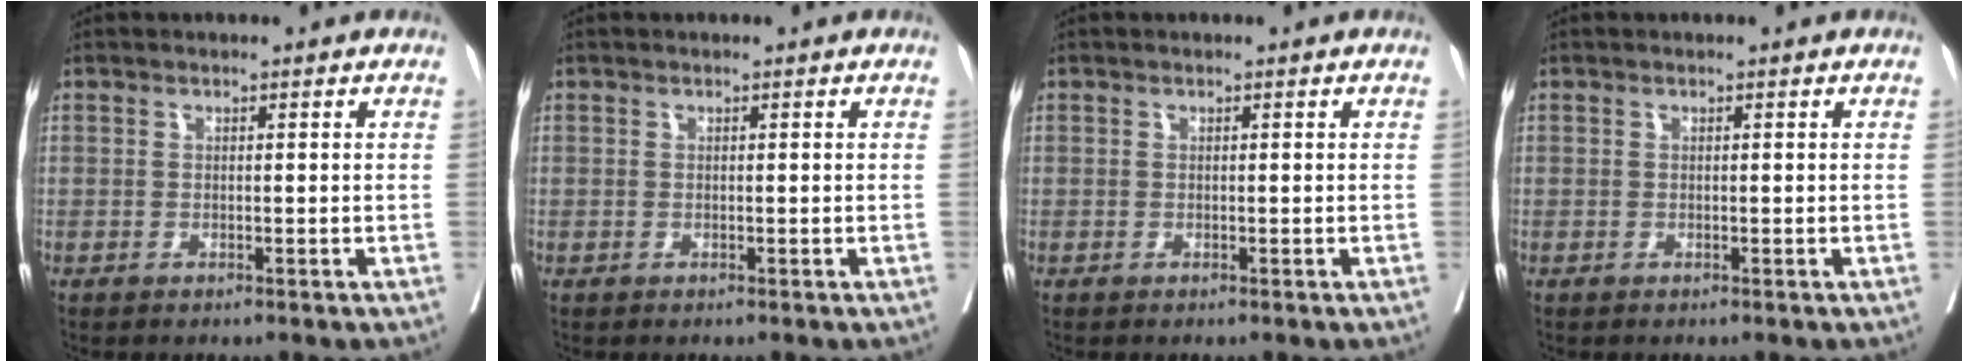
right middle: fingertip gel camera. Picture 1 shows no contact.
{"total": 0.0}
{"total": 0.0}
{"total": 0.0}